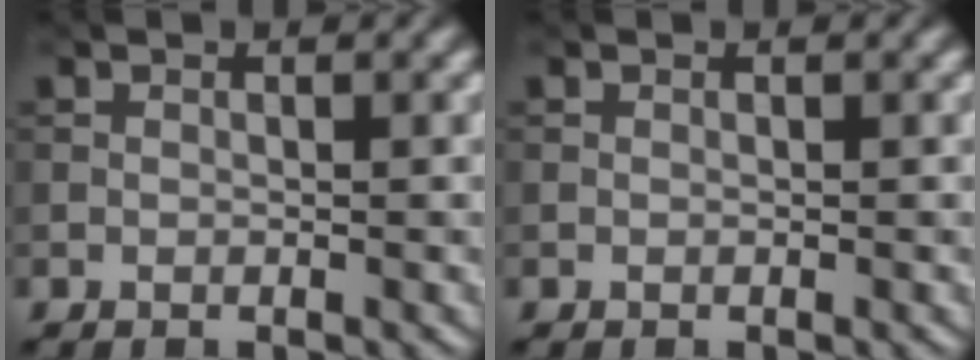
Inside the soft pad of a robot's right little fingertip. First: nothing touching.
{"total": 0.0}